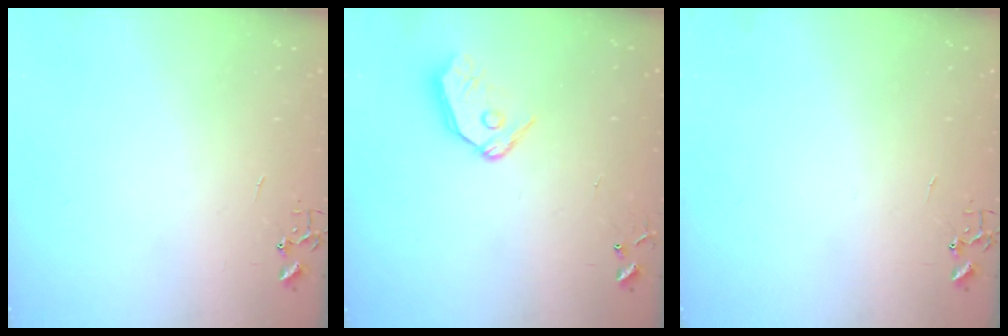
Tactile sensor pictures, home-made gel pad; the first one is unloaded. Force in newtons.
{"total": 9.8, "press": 9.7, "slide": 1.3}
{"total": 0.0}